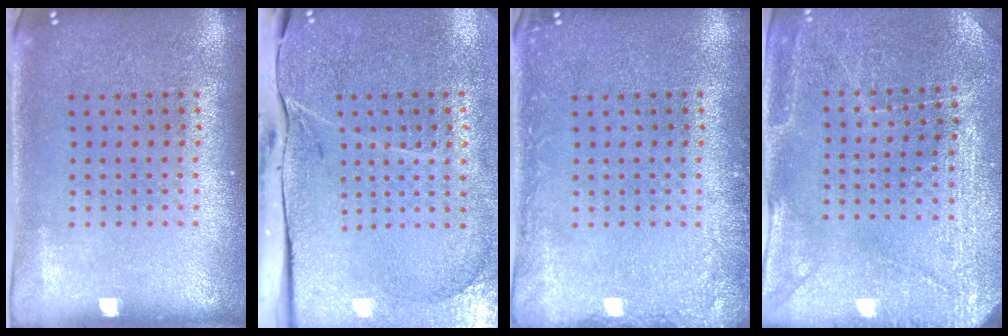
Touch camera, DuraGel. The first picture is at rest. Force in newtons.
{"total": 3.9, "press": 3.3, "slide": 2.0}
{"total": 1.6, "press": 1.6, "slide": 0.3}
{"total": 2.9, "press": 2.8, "slide": 0.3}